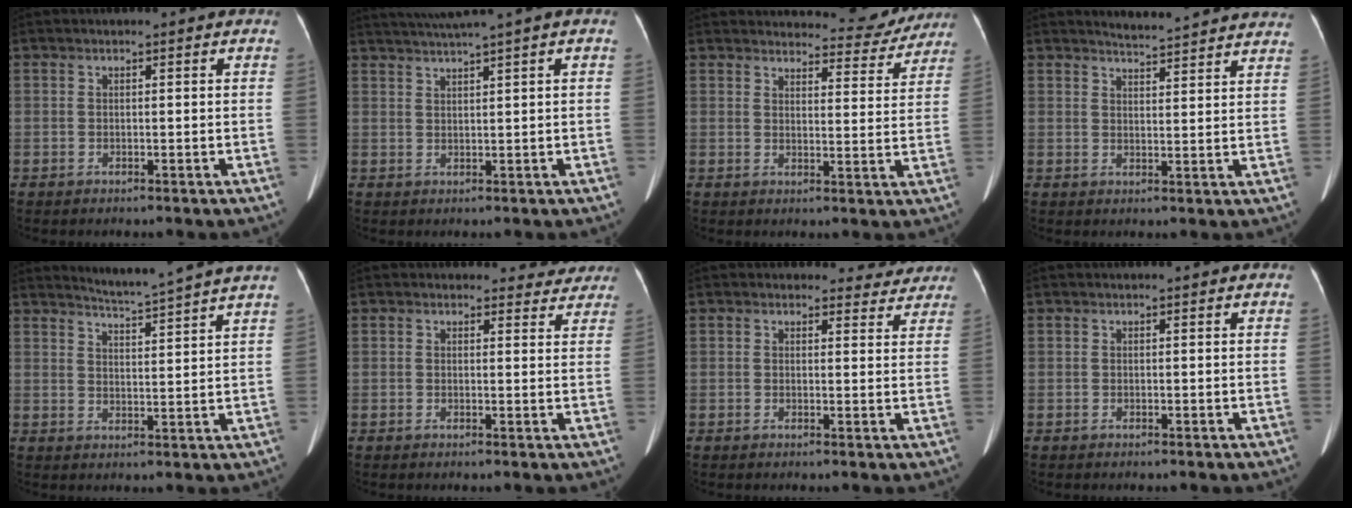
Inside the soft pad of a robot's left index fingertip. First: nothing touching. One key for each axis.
{"total": 4.9, "fx": 3.7, "fy": -1.3, "fz": 3.0, "tx": -0.057, "ty": 0.018, "tz": 0.071}
{"total": 10.2, "fx": 9.8, "fy": 2.4, "fz": 1.2, "tx": 0.006, "ty": -0.016, "tz": 0.104}
{"total": 11.6, "fx": 11.2, "fy": 0.7, "fz": 2.8, "tx": -0.033, "ty": -0.006, "tz": 0.124}
{"total": 9.3, "fx": 8.7, "fy": -2.0, "fz": 2.8, "tx": -0.054, "ty": -0.017, "tz": 0.117}
{"total": 4.5, "fx": 4.1, "fy": 1.9, "fz": -0.3, "tx": 0.020, "ty": -0.008, "tz": 0.025}
{"total": 4.6, "fx": 4.1, "fy": 2.0, "fz": -0.4, "tx": 0.020, "ty": -0.008, "tz": 0.027}
{"total": 0.0}